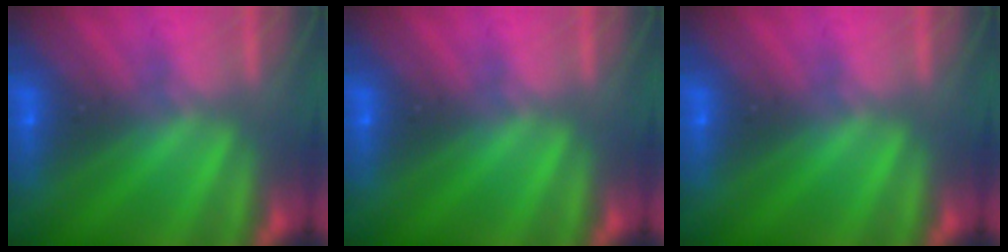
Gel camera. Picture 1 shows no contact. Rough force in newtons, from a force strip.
{"total": 0.0}
{"total": 0.0}